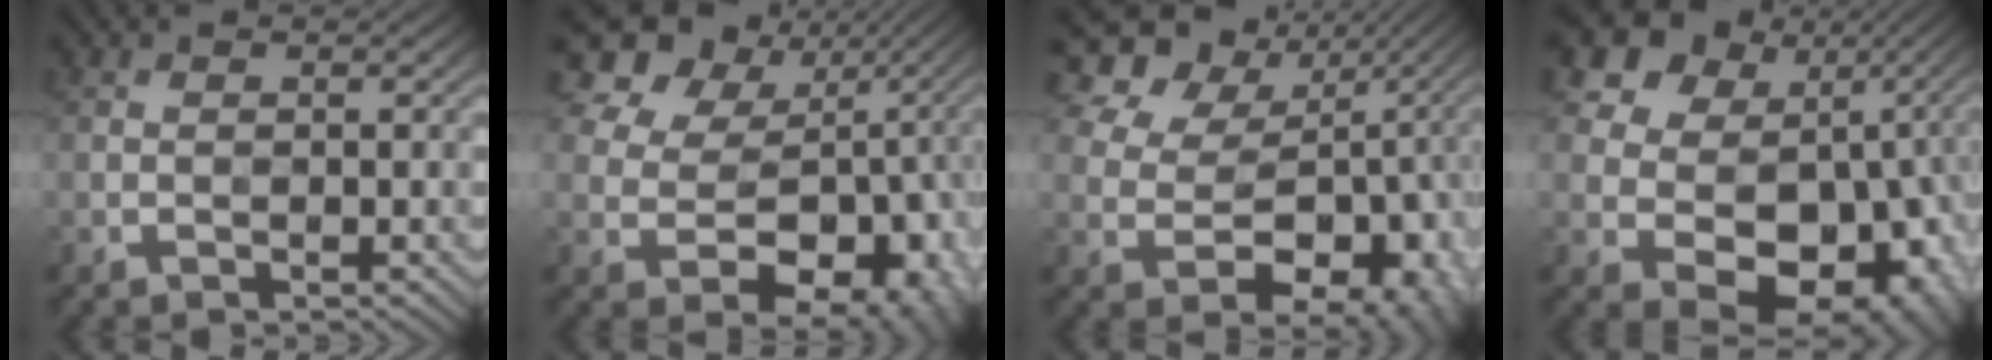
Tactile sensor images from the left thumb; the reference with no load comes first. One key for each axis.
{"total": 15.5, "fx": 1.9, "fy": 12.5, "fz": 8.9, "tx": -0.164, "ty": 0.021, "tz": 0.061}
{"total": 13.8, "fx": 1.6, "fy": 10.9, "fz": 8.3, "tx": -0.153, "ty": 0.030, "tz": 0.048}
{"total": 17.1, "fx": 2.8, "fy": 14.1, "fz": 9.2, "tx": -0.152, "ty": 0.007, "tz": 0.075}